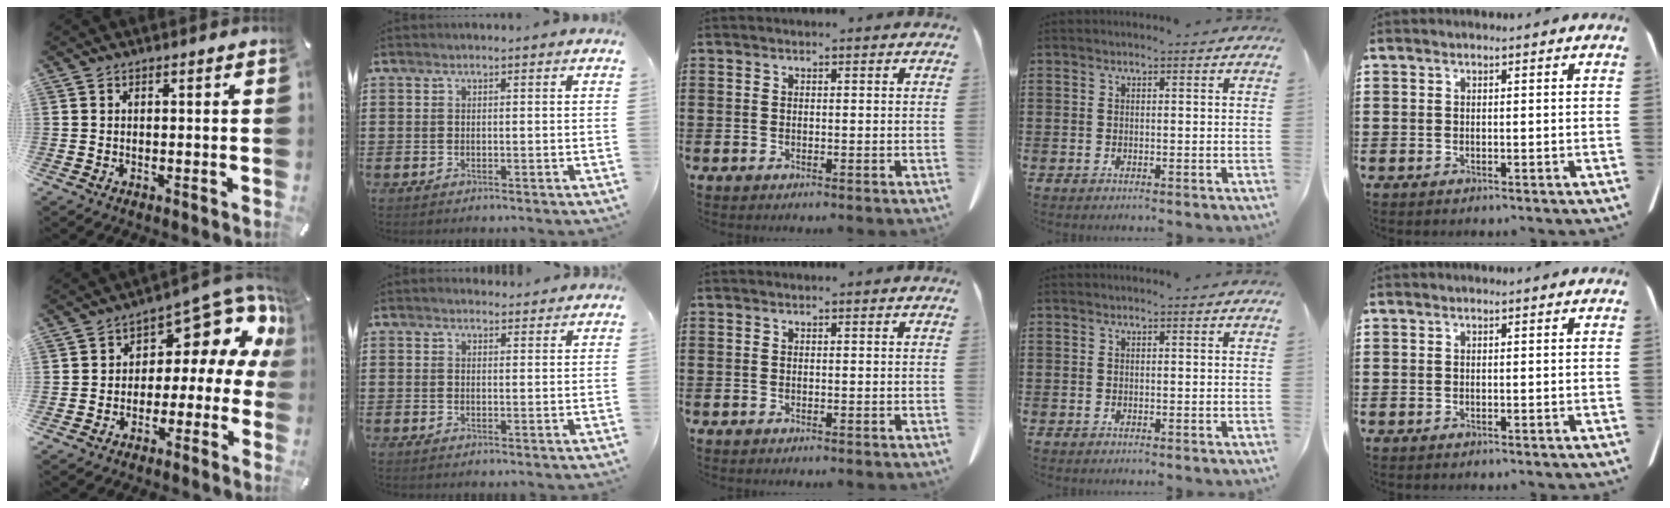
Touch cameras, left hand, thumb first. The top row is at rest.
{"thumb": {"total": 9.8, "force": [6.1, 4.7, 6.0], "torque": [-0.086, -0.061, 0.098]}, "index": {"total": 1.8, "force": [1.8, 0.4, 0.1], "torque": [-0.005, 0.001, 0.034]}}